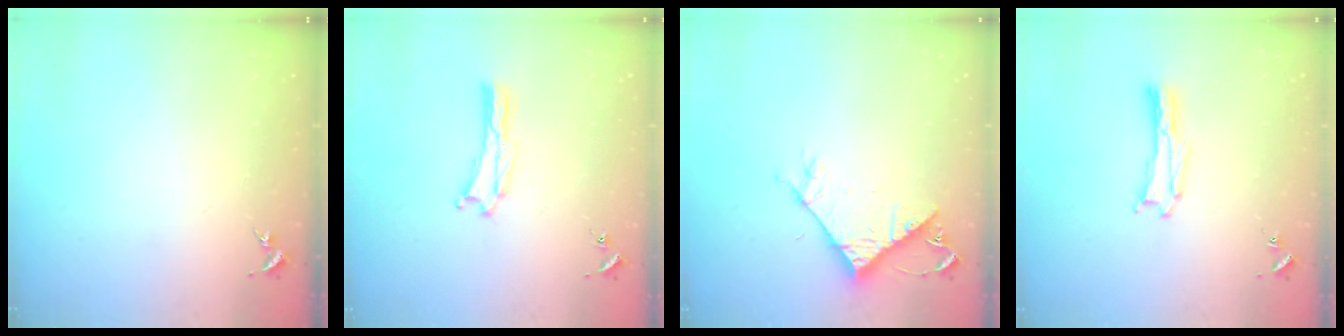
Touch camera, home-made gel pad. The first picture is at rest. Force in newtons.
{"total": 0.0}
{"total": 8.1, "press": 8.1, "slide": 0.5}
{"total": 0.0}